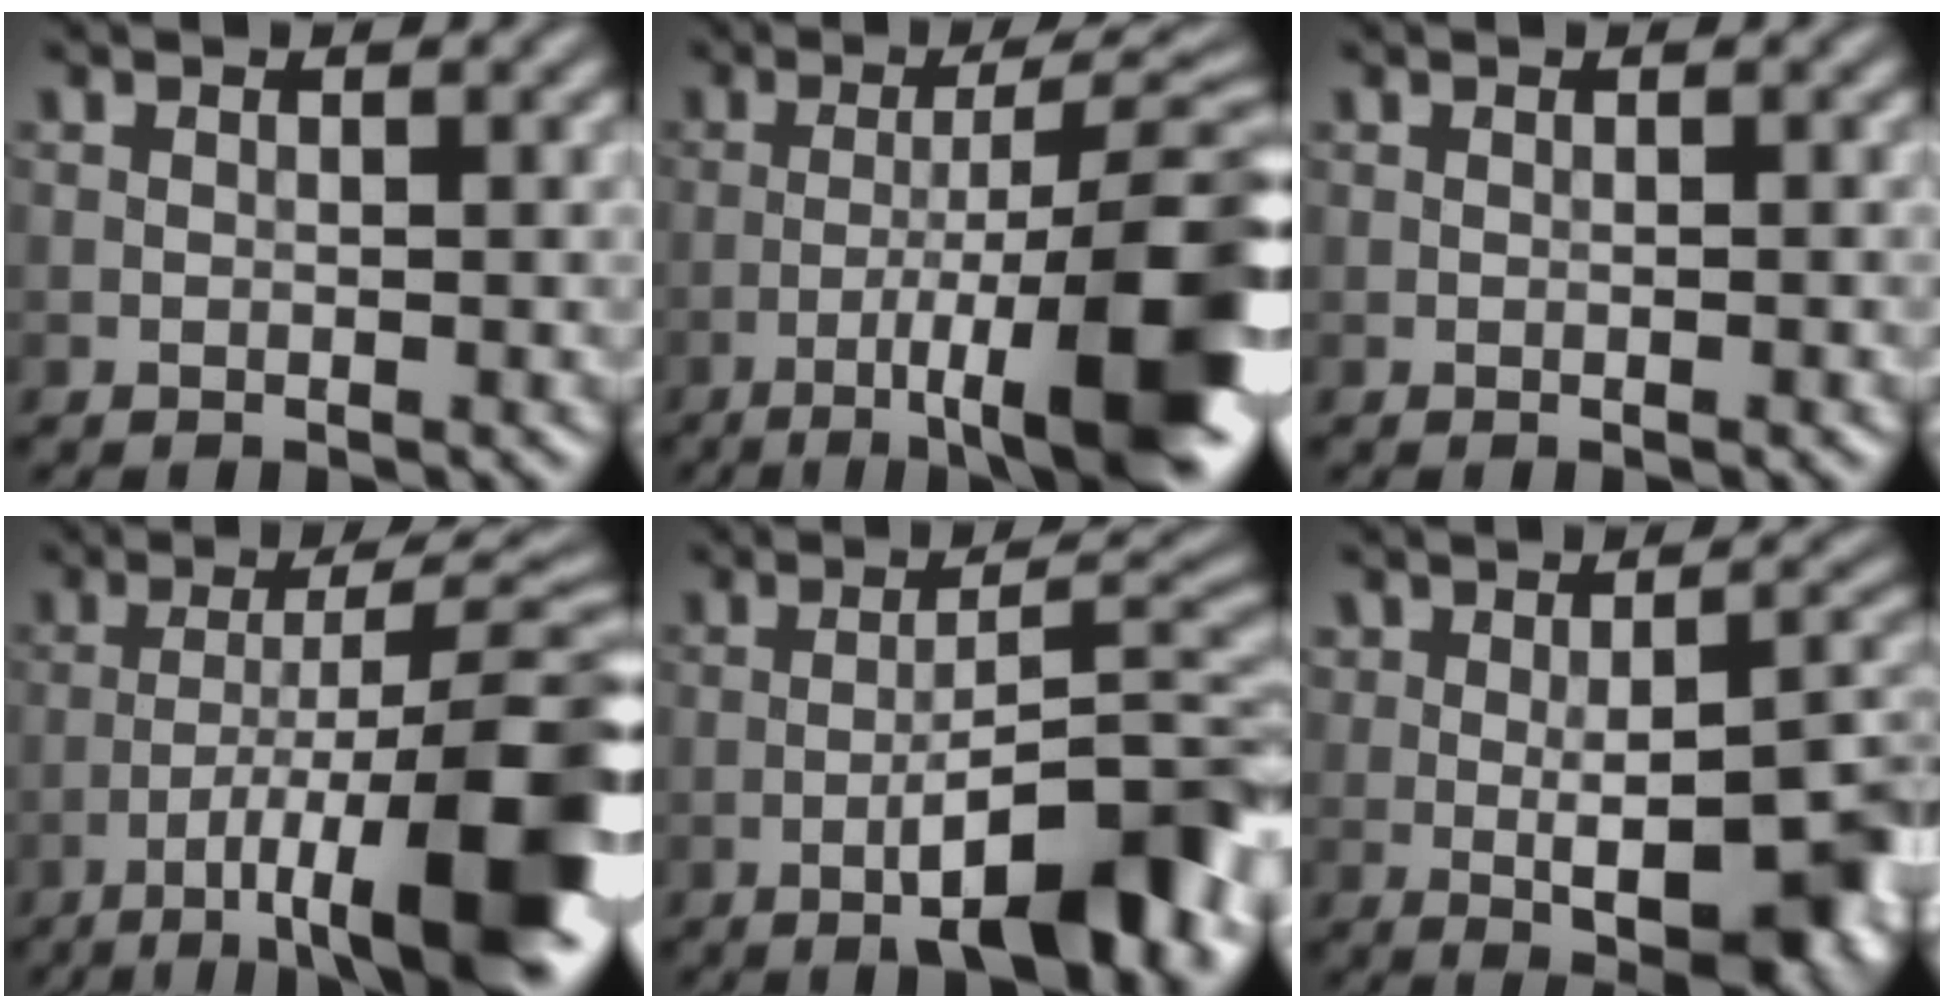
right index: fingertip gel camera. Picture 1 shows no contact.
{"total": 12.8, "force": [-4.8, 2.9, 11.5], "torque": [-0.175, 0.006, -0.068]}
{"total": 0.0}
{"total": 13.9, "force": [-5.9, 3.3, 12.1], "torque": [-0.194, 0.013, -0.086]}
{"total": 9.7, "force": [-4.7, 2.2, 8.2], "torque": [-0.115, 0.023, -0.068]}
{"total": 8.8, "force": [-1.7, 3.9, 7.7], "torque": [-0.105, -0.006, -0.017]}